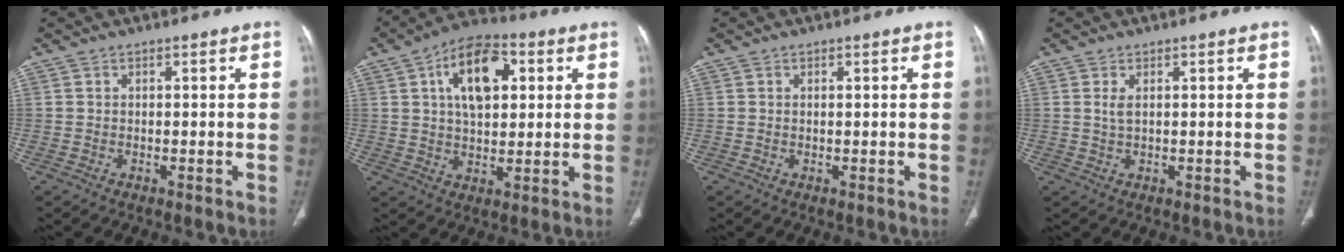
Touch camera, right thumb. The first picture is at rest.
{"total": 13.8, "force": [4.3, 7.6, 10.7], "torque": [-0.154, 0.004, 0.065]}
{"total": 0.0}
{"total": 1.6, "force": [0.5, 0.6, 1.4], "torque": [-0.035, 0.001, 0.016]}